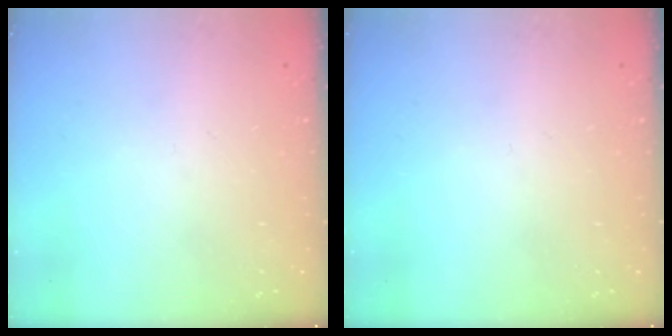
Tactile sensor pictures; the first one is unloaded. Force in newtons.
{"total": 0.0}